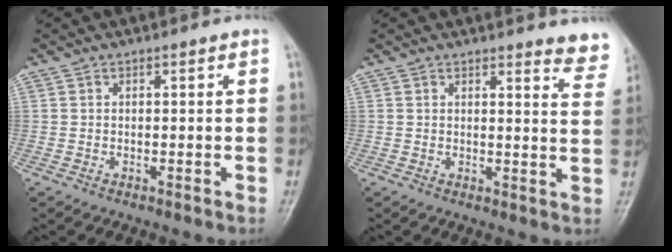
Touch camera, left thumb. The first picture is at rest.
{"total": 6.6, "force": [6.2, 1.3, 1.9], "torque": [0.009, -0.042, 0.047]}